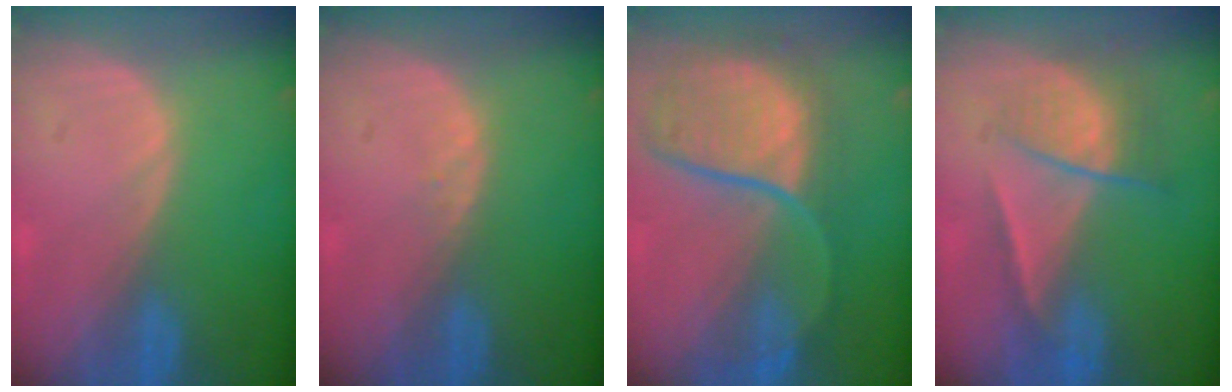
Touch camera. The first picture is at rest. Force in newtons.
{"total": 0.7, "press": 0.6, "slide": 0.2}
{"total": 10.5, "press": 9.6, "slide": 4.1}
{"total": 7.1, "press": 6.0, "slide": 3.8}